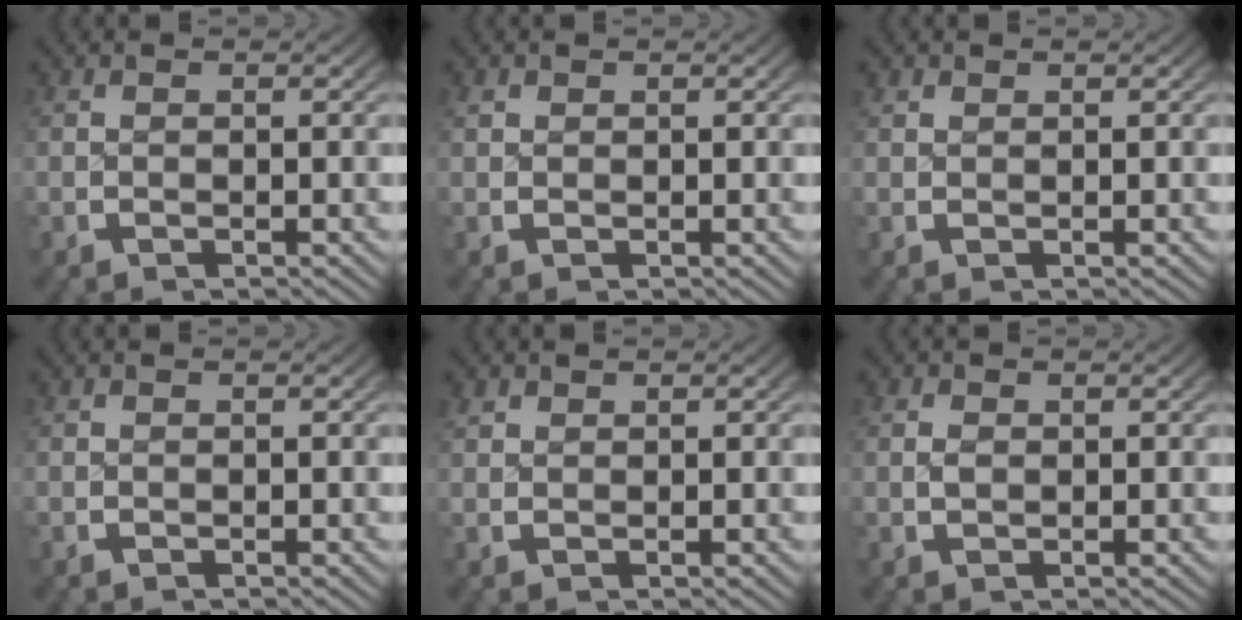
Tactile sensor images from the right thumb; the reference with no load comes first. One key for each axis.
{"total": 0.6, "fx": 0.5, "fy": 0.4, "fz": 0.1, "tx": 0.002, "ty": -0.001, "tz": 0.012}
{"total": 0.6, "fx": 0.6, "fy": 0.2, "fz": 0.0, "tx": 0.003, "ty": -0.002, "tz": 0.015}
{"total": 0.0}
{"total": 0.9, "fx": 0.8, "fy": 0.4, "fz": 0.1, "tx": 0.001, "ty": 0.001, "tz": 0.019}
{"total": 0.8, "fx": 0.1, "fy": 0.7, "fz": 0.5, "tx": -0.012, "ty": -0.008, "tz": 0.007}